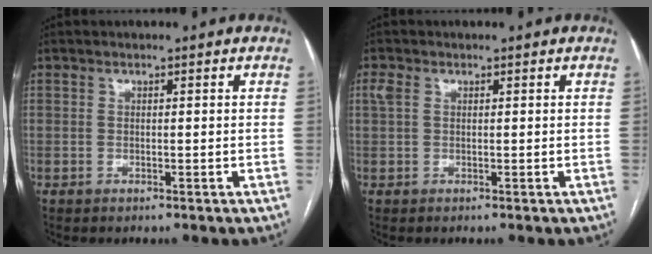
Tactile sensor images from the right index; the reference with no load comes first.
{"total": 1.8, "force": [0.7, 1.2, 1.2], "torque": [-0.036, 0.018, 0.019]}